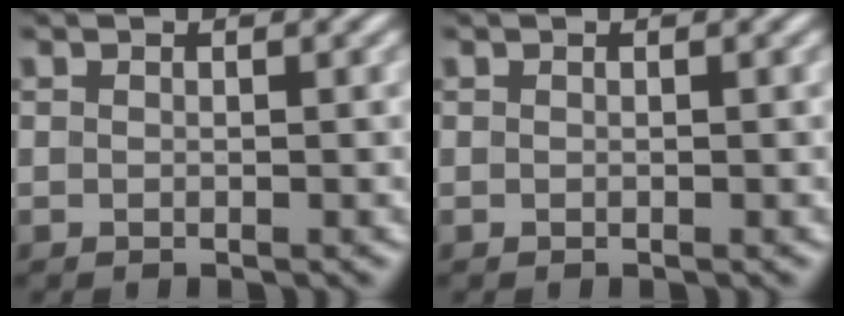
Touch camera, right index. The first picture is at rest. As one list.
[{"total": 0.0}]